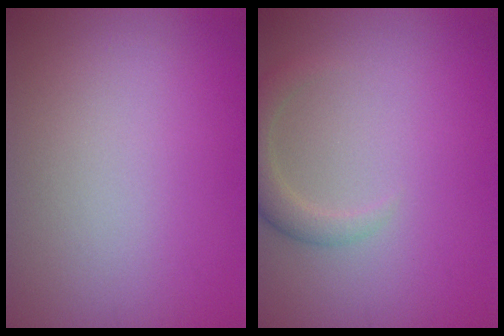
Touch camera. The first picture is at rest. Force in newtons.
{"total": 2.4, "press": 2.3, "slide": 0.3}